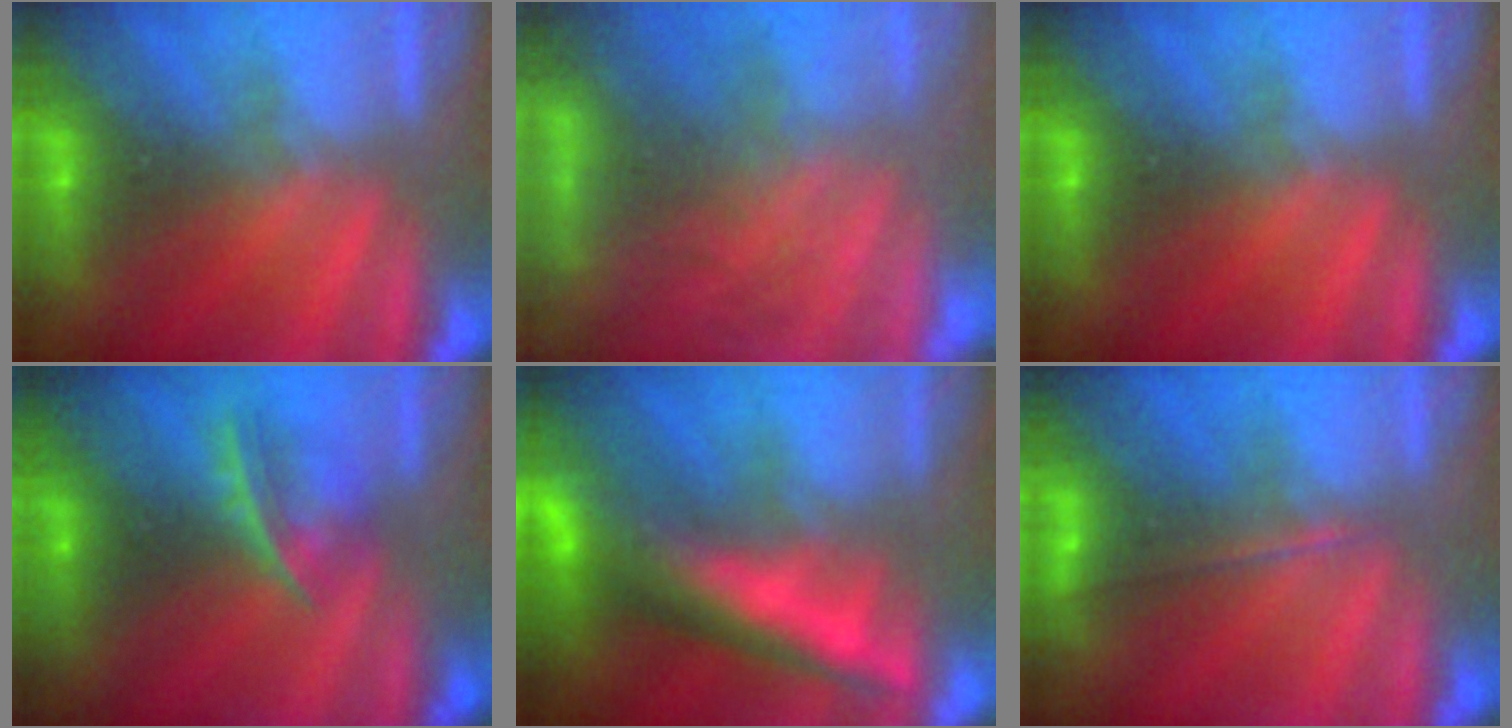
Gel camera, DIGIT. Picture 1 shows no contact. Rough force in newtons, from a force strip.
{"total": 7.8}
{"total": 0.0}
{"total": 4.6}
{"total": 5.8}
{"total": 1.8}